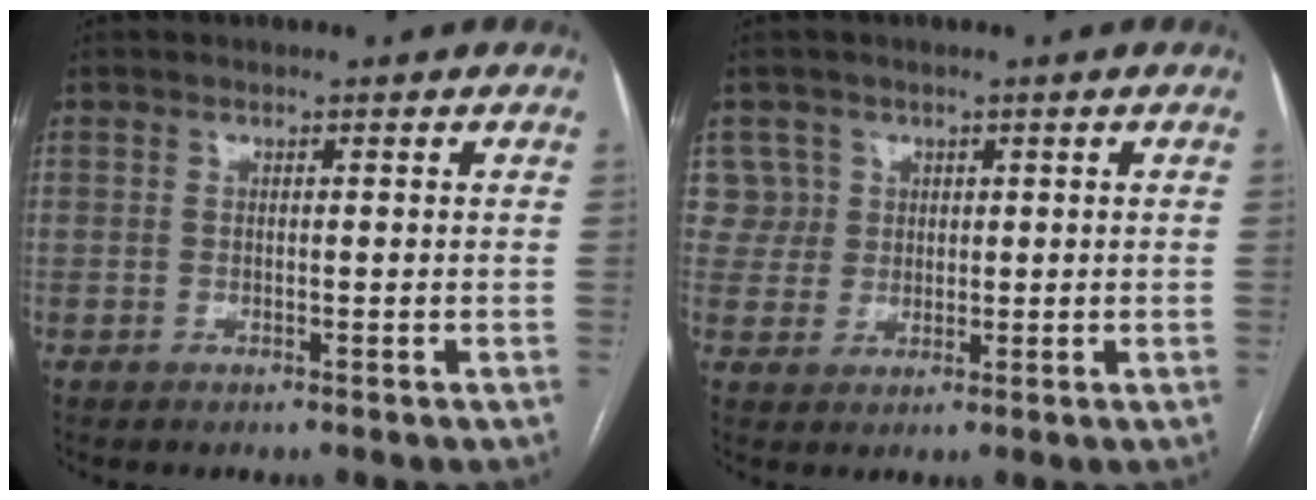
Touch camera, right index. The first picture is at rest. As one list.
[{"total": 4.4, "force": [1.6, 4.1, -0.5], "torque": [0.028, 0.013, 0.031]}]